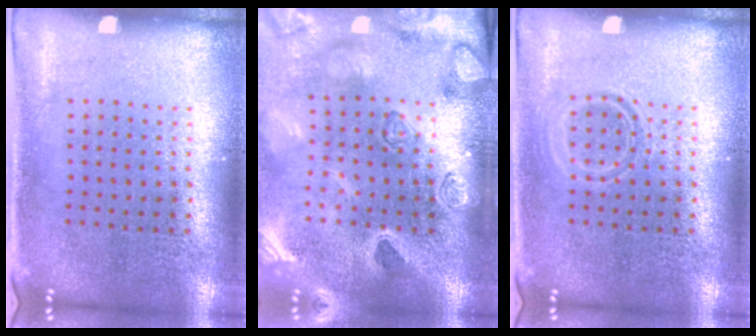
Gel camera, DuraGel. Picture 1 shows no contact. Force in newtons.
{"total": 4.1, "press": 3.3, "slide": 2.5}
{"total": 1.4, "press": 1.3, "slide": 0.4}